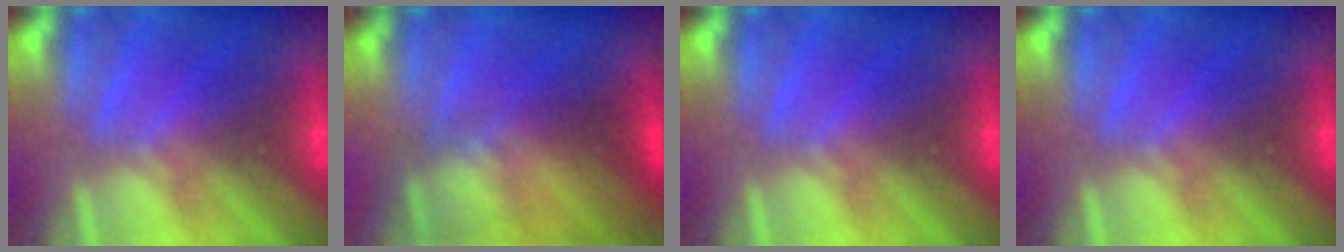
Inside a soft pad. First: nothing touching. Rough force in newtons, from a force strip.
{"total": 2.9}
{"total": 0.0}
{"total": 0.0}